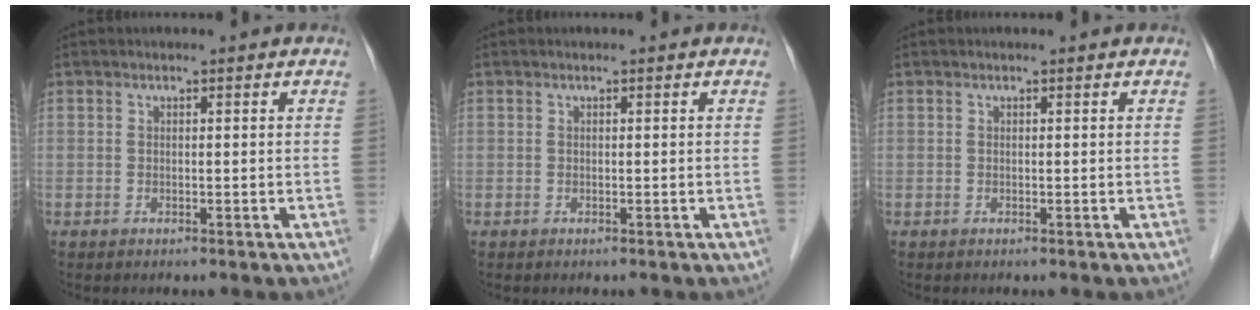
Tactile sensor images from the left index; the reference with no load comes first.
{"total": 0.0}
{"total": 0.0}